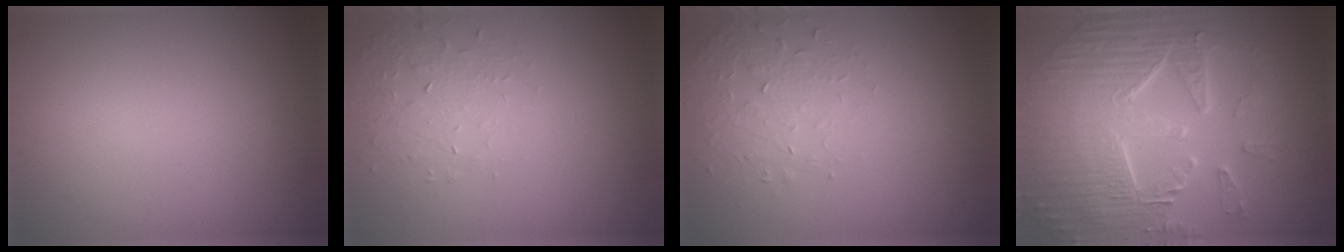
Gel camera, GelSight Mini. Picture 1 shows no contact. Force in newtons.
{"total": 1.4, "press": 0.7, "slide": 1.2}
{"total": 1.6, "press": 0.9, "slide": 1.3}
{"total": 9.4, "press": 6.4, "slide": 6.9}